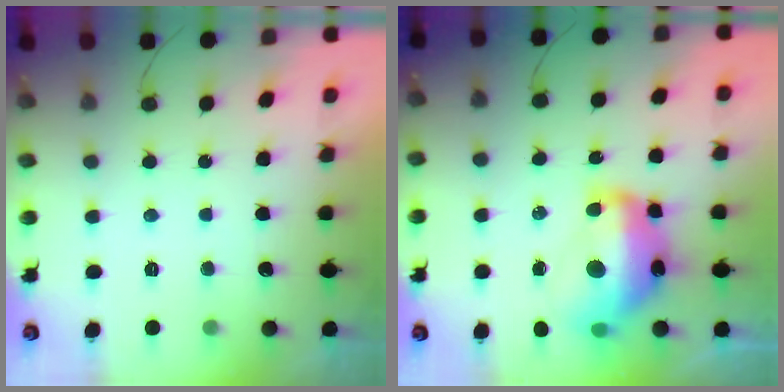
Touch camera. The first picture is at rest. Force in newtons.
{"total": 17.8, "press": 17.7, "slide": 2.1}